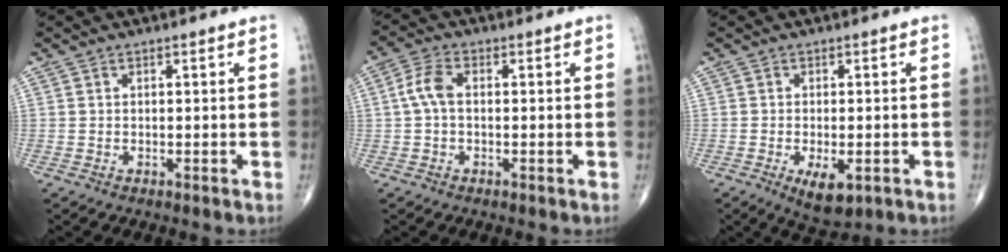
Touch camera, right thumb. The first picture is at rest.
{"total": 4.8, "force": [0.2, 2.7, 4.0], "torque": [-0.091, 0.016, 0.000]}
{"total": 6.0, "force": [-2.1, 2.7, 4.9], "torque": [-0.073, -0.007, -0.024]}